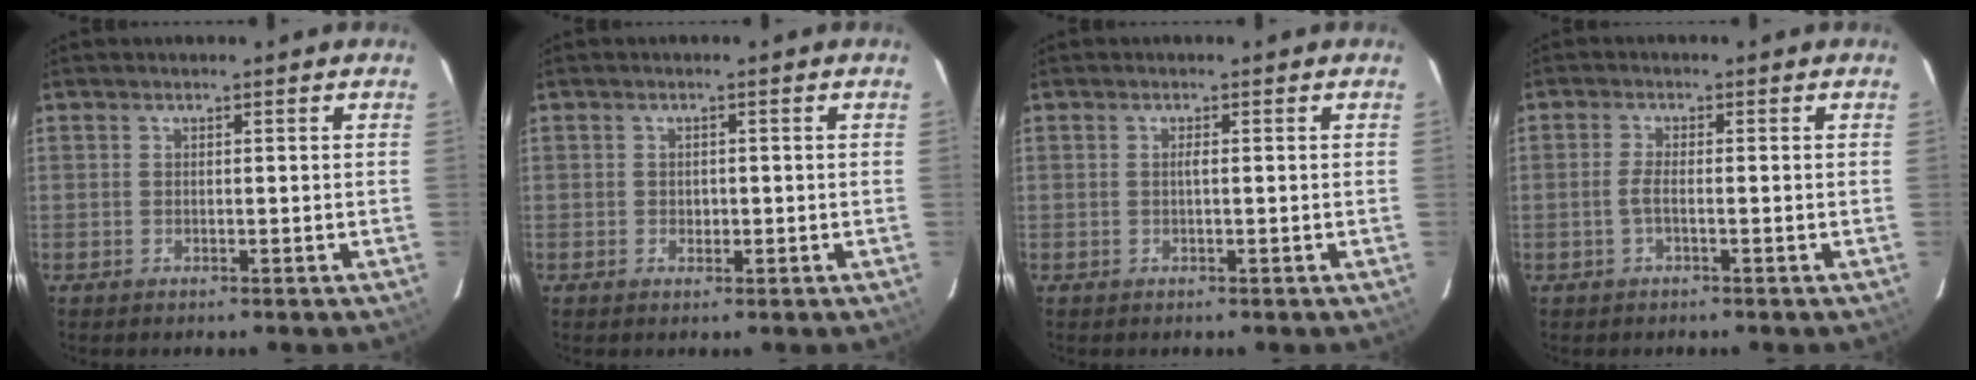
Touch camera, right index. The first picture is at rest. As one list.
[{"total": 1.3, "force": [-0.3, 1.3, 0.3], "torque": [-0.003, 0.000, -0.002]}, {"total": 0.7, "force": [0.0, -0.2, 0.7], "torque": [-0.012, 0.002, -0.002]}, {"total": 2.1, "force": [-0.8, 0.4, 2.0], "torque": [-0.043, 0.002, -0.018]}]